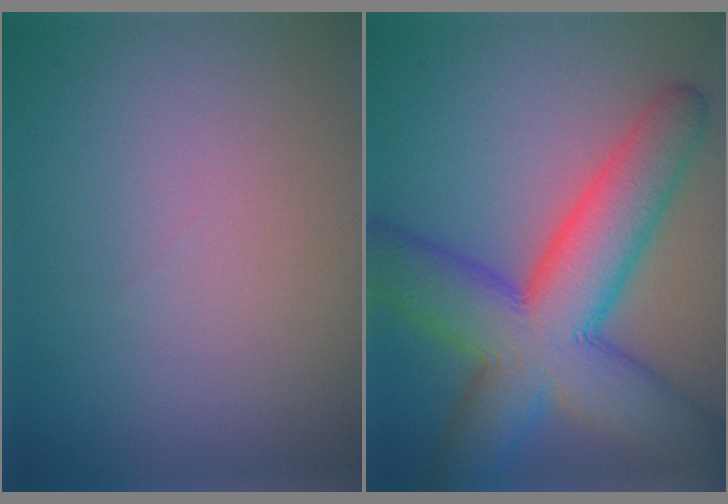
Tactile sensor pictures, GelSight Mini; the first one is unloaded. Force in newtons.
{"total": 12.2, "press": 12.2, "slide": 0.3}